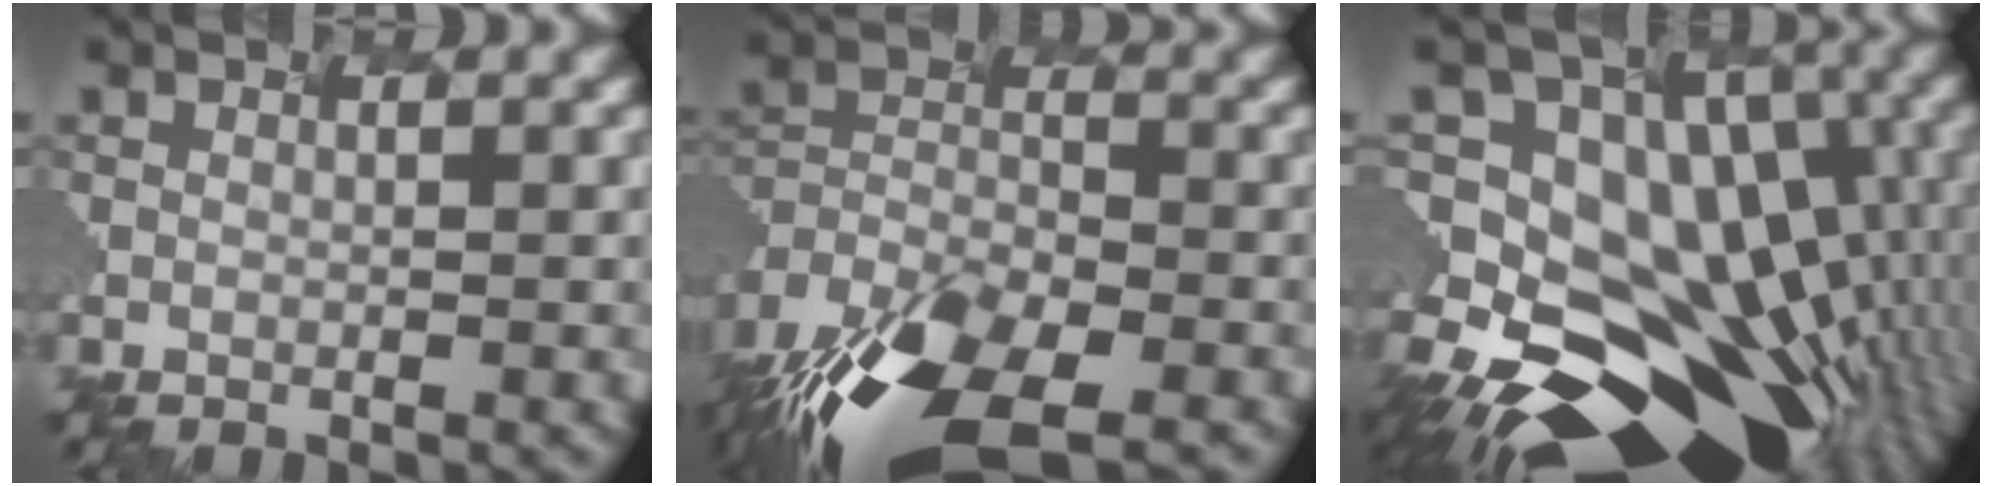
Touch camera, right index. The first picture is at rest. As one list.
[{"total": 15.1, "force": [-11.9, 6.3, 6.9], "torque": [-0.174, -0.039, -0.151]}, {"total": 16.4, "force": [-6.5, 10.6, 10.7], "torque": [-0.181, 0.014, -0.090]}]